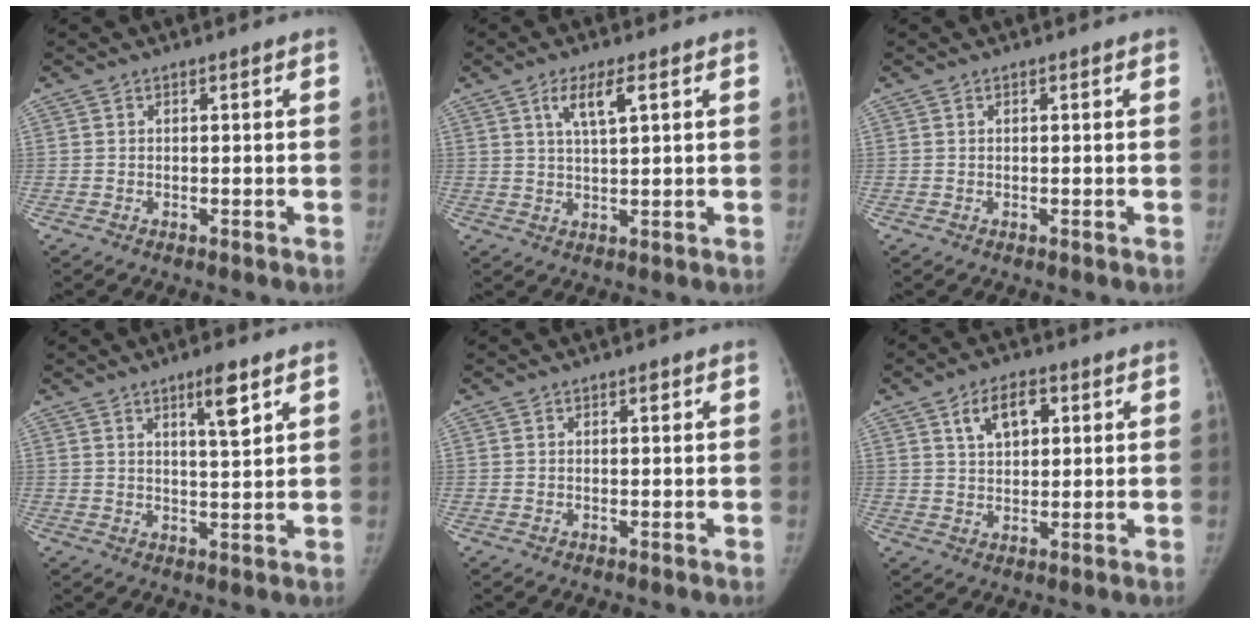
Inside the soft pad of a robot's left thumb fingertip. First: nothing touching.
{"total": 5.1, "force": [2.3, 1.2, 4.4], "torque": [-0.083, -0.005, 0.046]}
{"total": 0.0}
{"total": 5.8, "force": [3.2, 0.9, 4.7], "torque": [-0.072, -0.021, 0.054]}
{"total": 0.6, "force": [0.3, 0.2, 0.5], "torque": [-0.006, 0.000, 0.004]}
{"total": 6.9, "force": [2.9, 4.0, 4.8], "torque": [-0.063, -0.004, 0.050]}